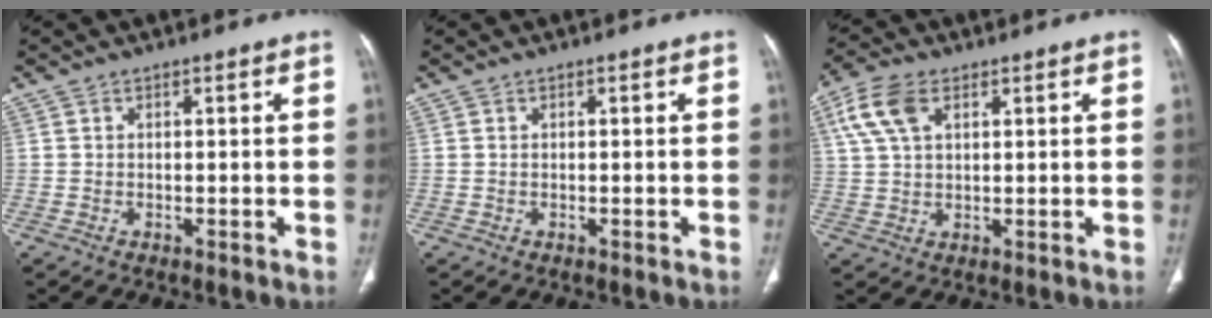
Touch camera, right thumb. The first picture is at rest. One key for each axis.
{"total": 0.0}
{"total": 8.1, "fx": 3.4, "fy": 4.5, "fz": 5.8, "tx": -0.125, "ty": 0.008, "tz": 0.067}